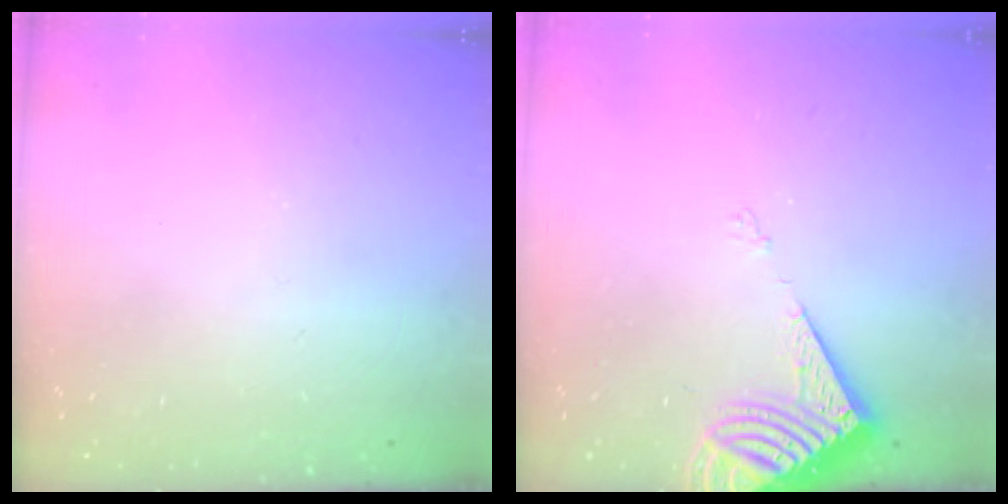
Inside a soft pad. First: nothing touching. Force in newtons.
{"total": 7.8, "press": 7.7, "slide": 0.9}